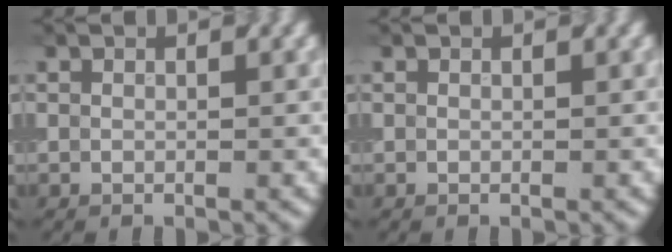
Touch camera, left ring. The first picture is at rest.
{"total": 0.0}